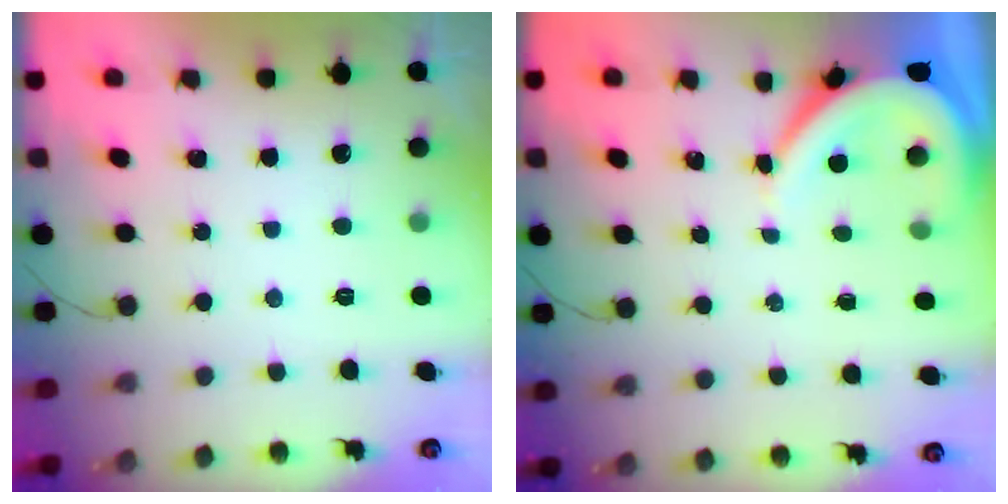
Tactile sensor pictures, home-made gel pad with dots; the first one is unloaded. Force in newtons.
{"total": 6.2, "press": 6.2, "slide": 0.9}